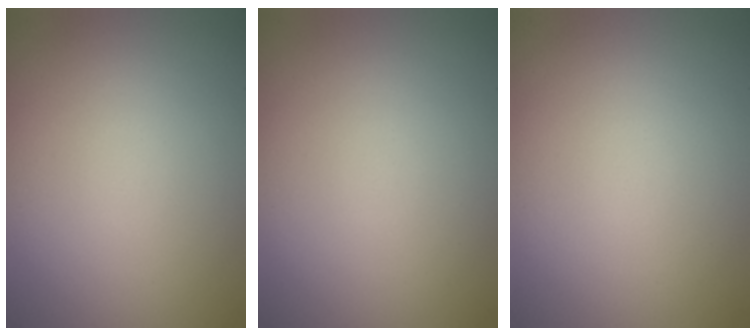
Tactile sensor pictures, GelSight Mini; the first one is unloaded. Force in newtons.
{"total": 0.0}
{"total": 0.0}